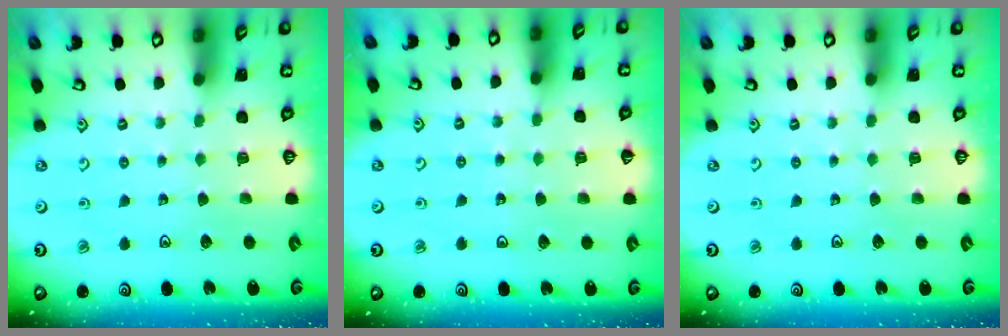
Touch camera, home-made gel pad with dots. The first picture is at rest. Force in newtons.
{"total": 2.6, "press": 2.6, "slide": 0.2}
{"total": 0.0}